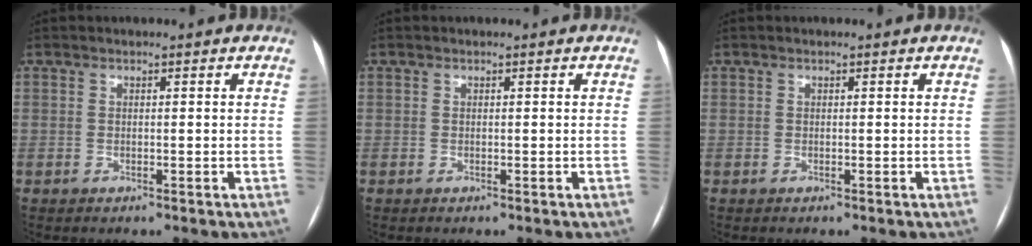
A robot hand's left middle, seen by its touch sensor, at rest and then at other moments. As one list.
[{"total": 0.0}, {"total": 0.0}]